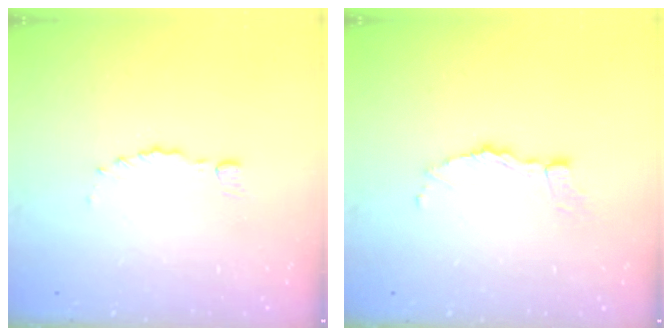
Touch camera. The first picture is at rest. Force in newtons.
{"total": 7.1, "press": 7.1, "slide": 0.7}